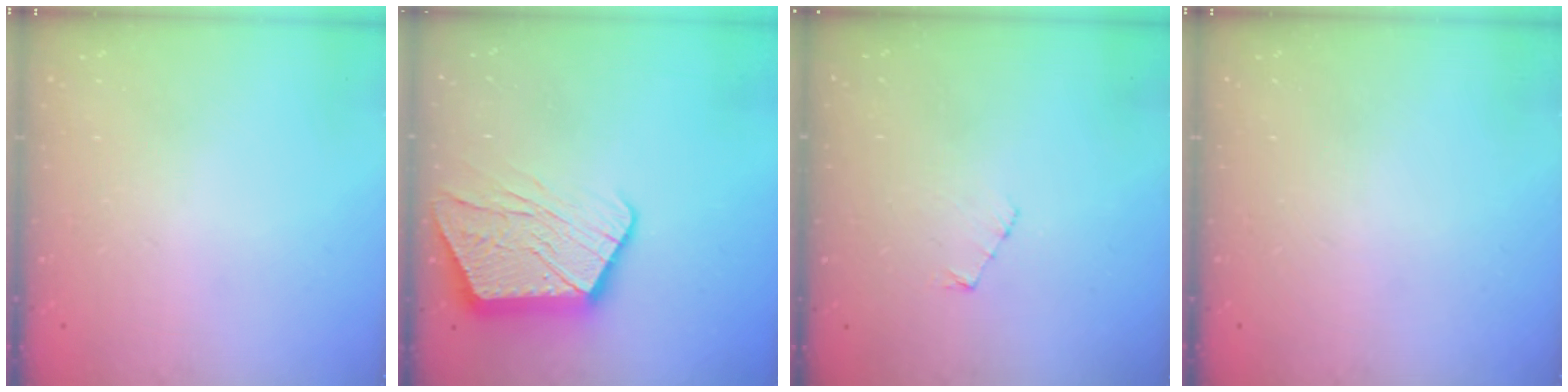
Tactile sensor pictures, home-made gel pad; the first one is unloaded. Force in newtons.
{"total": 14.2, "press": 14.2, "slide": 1.0}
{"total": 3.0, "press": 3.0, "slide": 0.3}
{"total": 0.0}